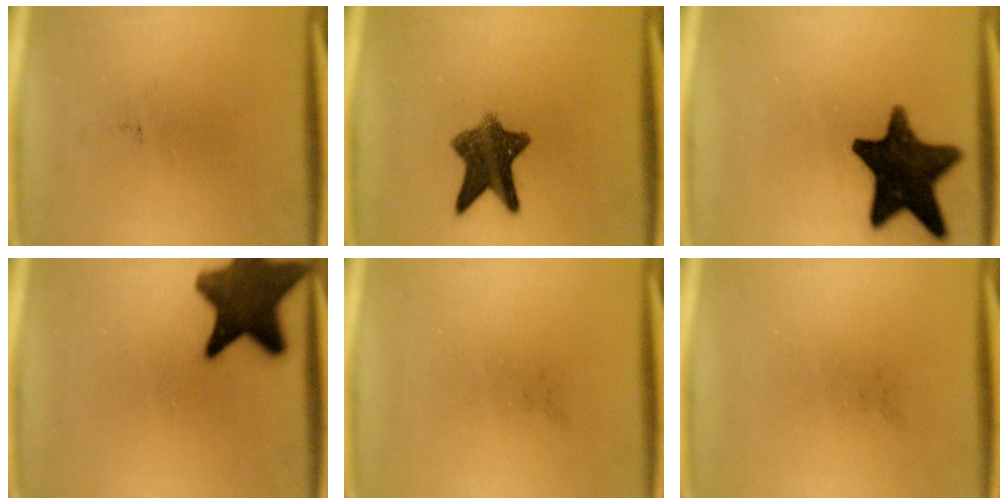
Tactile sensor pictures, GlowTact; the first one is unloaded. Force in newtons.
{"total": 9.2}
{"total": 16.1}
{"total": 14.0}
{"total": 0.0}
{"total": 0.0}